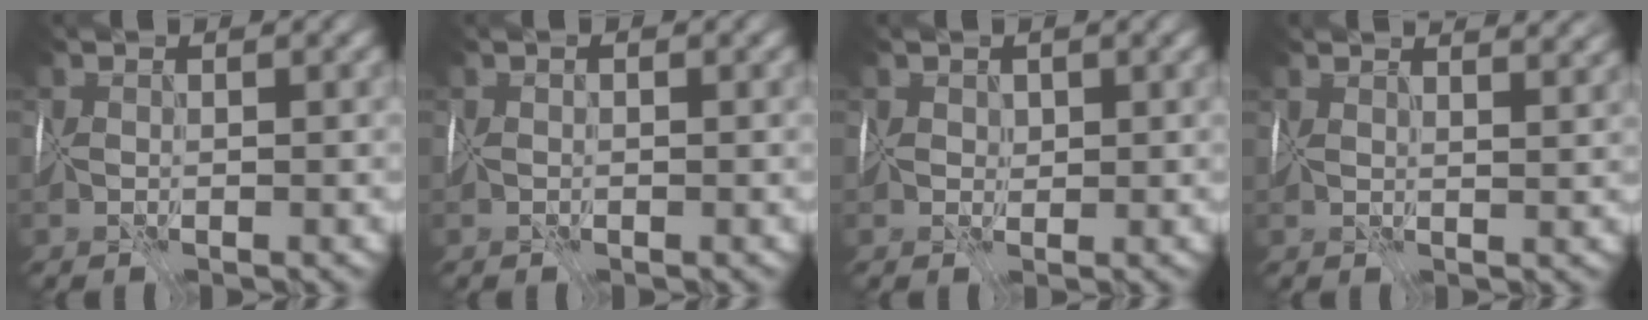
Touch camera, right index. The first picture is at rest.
{"total": 0.0}
{"total": 1.6, "force": [0.7, 1.3, 0.5], "torque": [0.000, 0.008, 0.021]}
{"total": 6.1, "force": [4.2, 2.4, 3.7], "torque": [-0.063, 0.027, 0.069]}